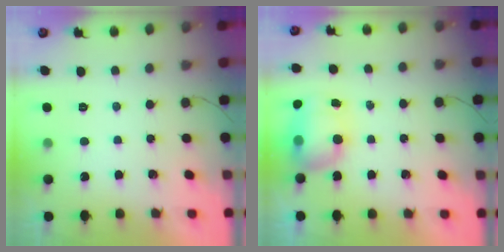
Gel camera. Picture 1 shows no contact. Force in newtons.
{"total": 7.8, "press": 7.7, "slide": 1.1}